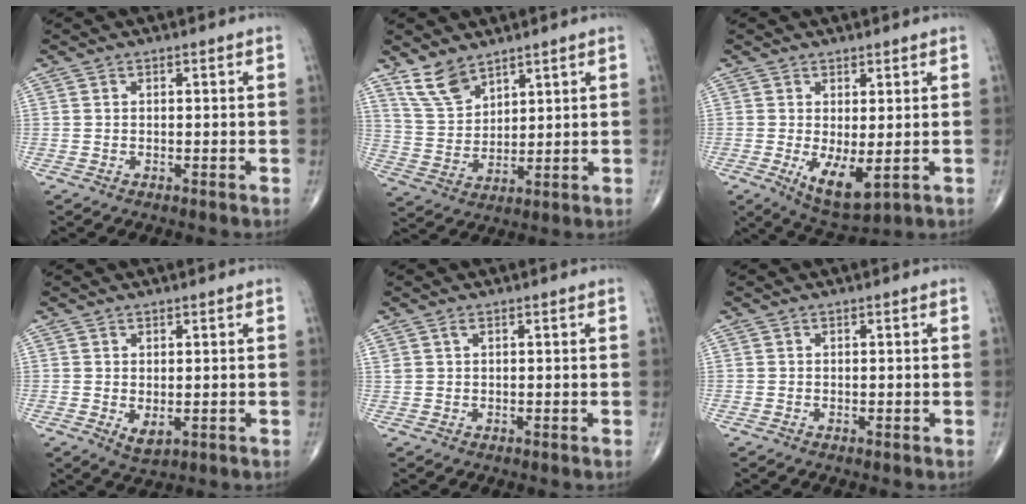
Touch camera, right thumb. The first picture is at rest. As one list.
[{"total": 7.6, "force": [5.8, 3.5, 3.4], "torque": [-0.056, -0.031, 0.126]}, {"total": 7.0, "force": [-1.0, 2.7, 6.4], "torque": [-0.106, -0.021, -0.002]}, {"total": 2.7, "force": [-0.2, 1.4, 2.3], "torque": [-0.034, -0.006, 0.006]}, {"total": 0.9, "force": [0.6, 0.4, 0.6], "torque": [-0.013, 0.010, 0.015]}, {"total": 0.0}]